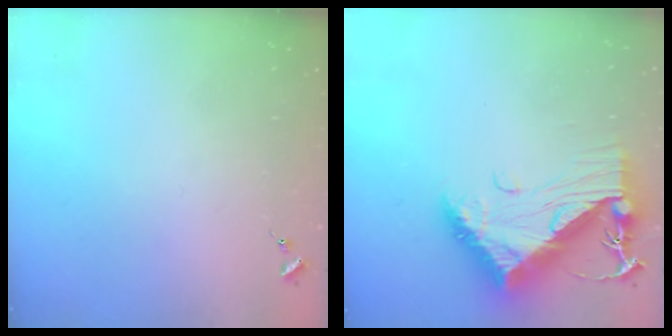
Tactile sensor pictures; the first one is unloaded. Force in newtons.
{"total": 13.5, "press": 13.5, "slide": 1.2}